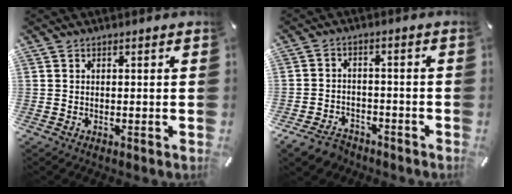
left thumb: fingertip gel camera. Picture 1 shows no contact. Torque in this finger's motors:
{"motor_torque": [0.01, 0.14, 0.24, 0.20, 0.02]}